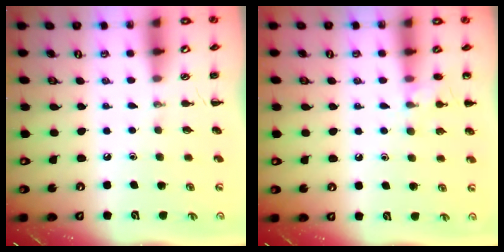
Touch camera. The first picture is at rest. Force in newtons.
{"total": 7.5, "press": 7.2, "slide": 2.3}